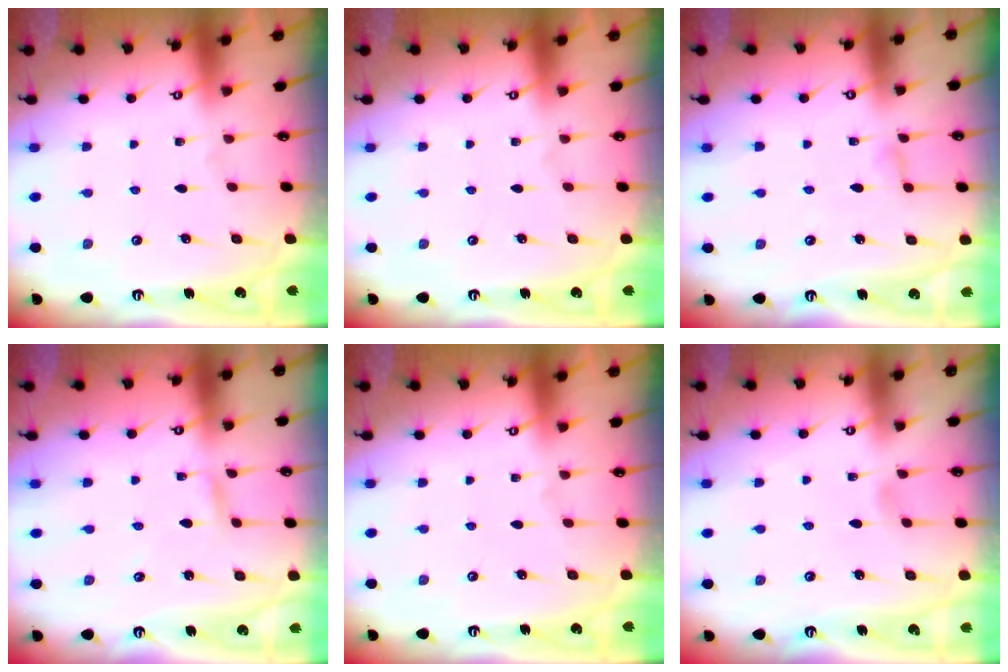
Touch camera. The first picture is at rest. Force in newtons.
{"total": 0.0}
{"total": 4.4, "press": 4.4, "slide": 0.6}
{"total": 2.5, "press": 2.5, "slide": 0.2}
{"total": 0.0}
{"total": 3.2, "press": 3.2, "slide": 0.4}